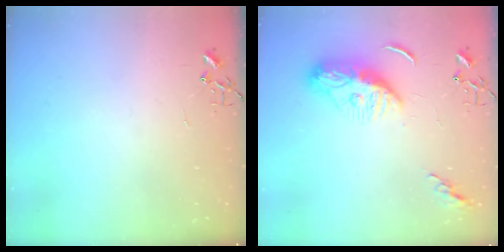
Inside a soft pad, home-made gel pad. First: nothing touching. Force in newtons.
{"total": 10.7, "press": 10.6, "slide": 1.1}